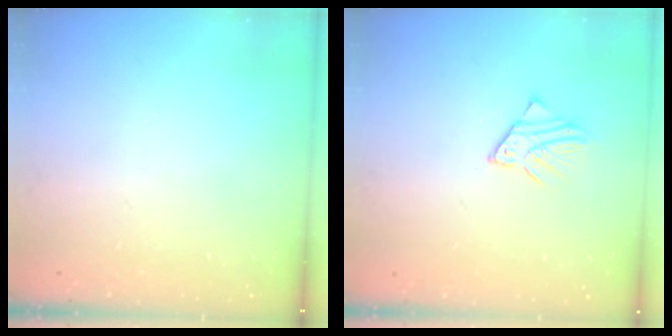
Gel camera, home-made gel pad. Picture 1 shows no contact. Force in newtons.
{"total": 4.3, "press": 4.2, "slide": 0.4}